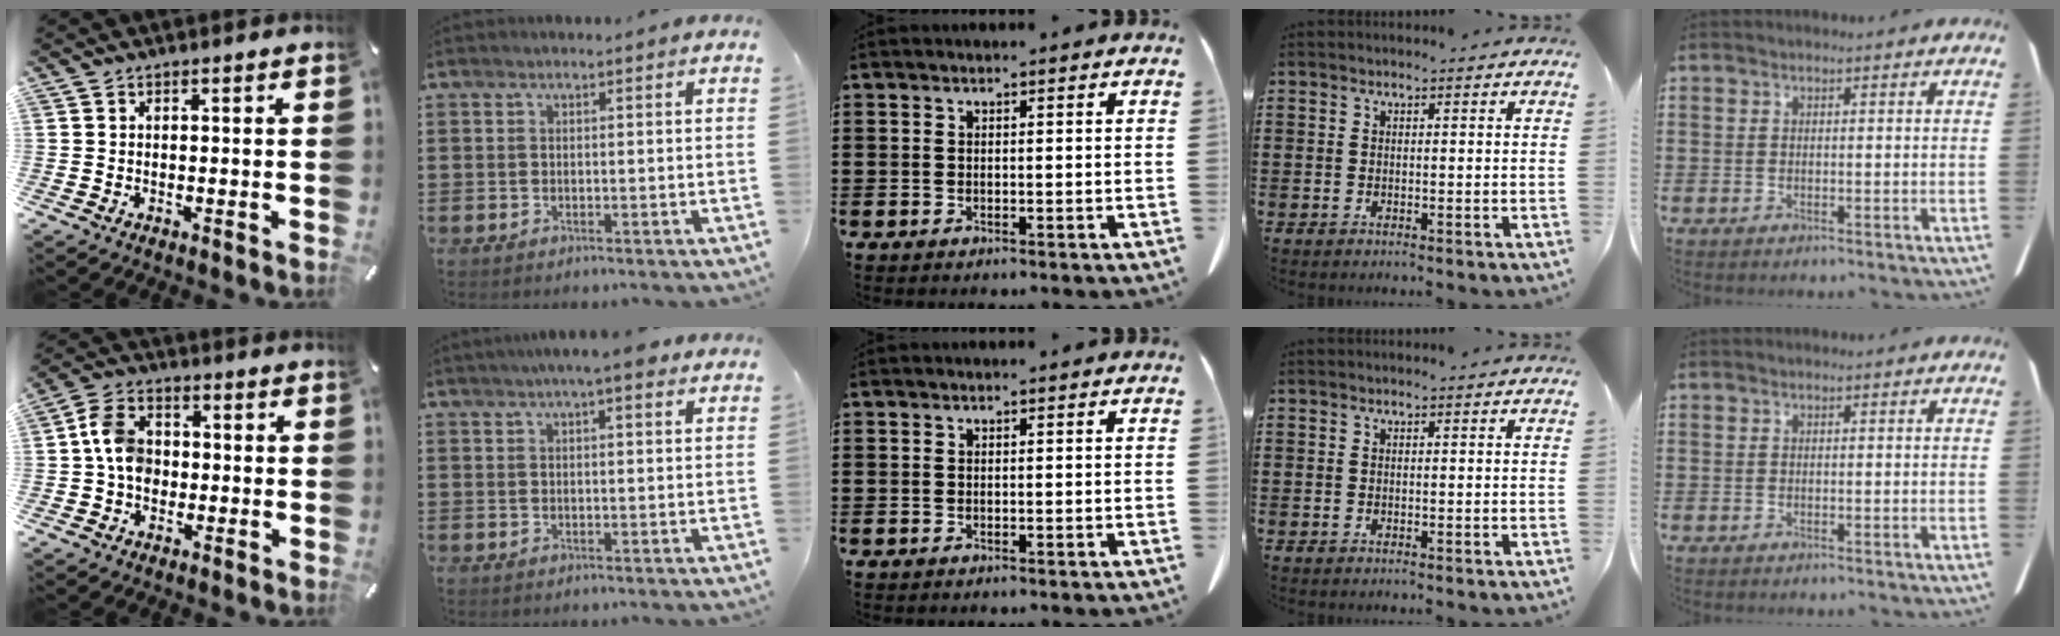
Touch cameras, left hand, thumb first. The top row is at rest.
{"thumb": {"total": 8.0, "force": [-0.8, 6.5, 4.7], "torque": [-0.091, 0.017, -0.013]}, "index": {"total": 4.2, "force": [2.8, 0.7, 3.1], "torque": [-0.058, 0.005, 0.047]}}